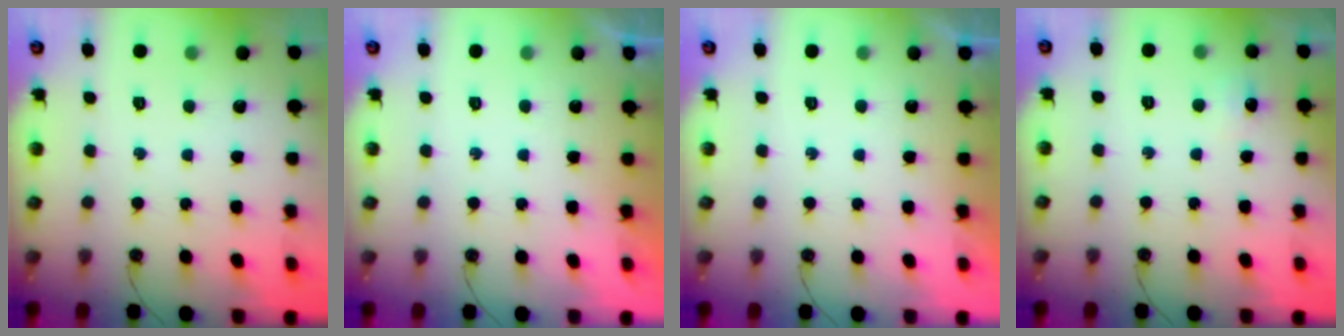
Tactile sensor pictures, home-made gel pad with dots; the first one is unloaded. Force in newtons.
{"total": 0.0}
{"total": 0.0}
{"total": 5.1, "press": 5.0, "slide": 0.7}